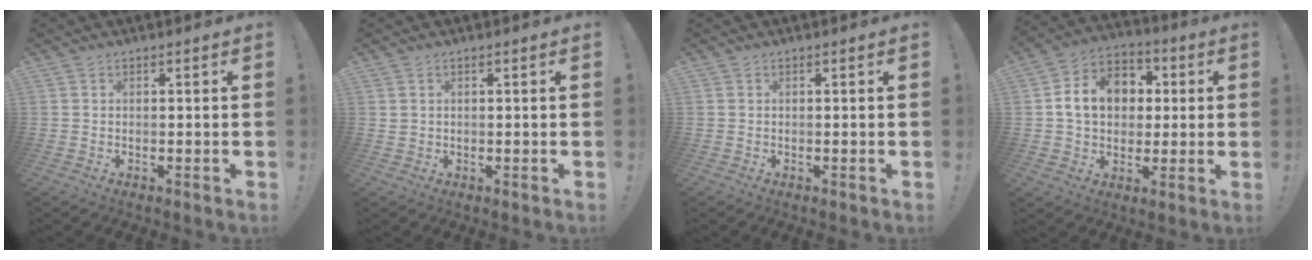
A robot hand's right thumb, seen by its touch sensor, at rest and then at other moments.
{"total": 0.9, "force": [0.5, 0.8, 0.2], "torque": [-0.010, 0.005, 0.011]}
{"total": 0.0}
{"total": 14.2, "force": [2.4, 11.5, 8.0], "torque": [-0.108, 0.004, 0.053]}